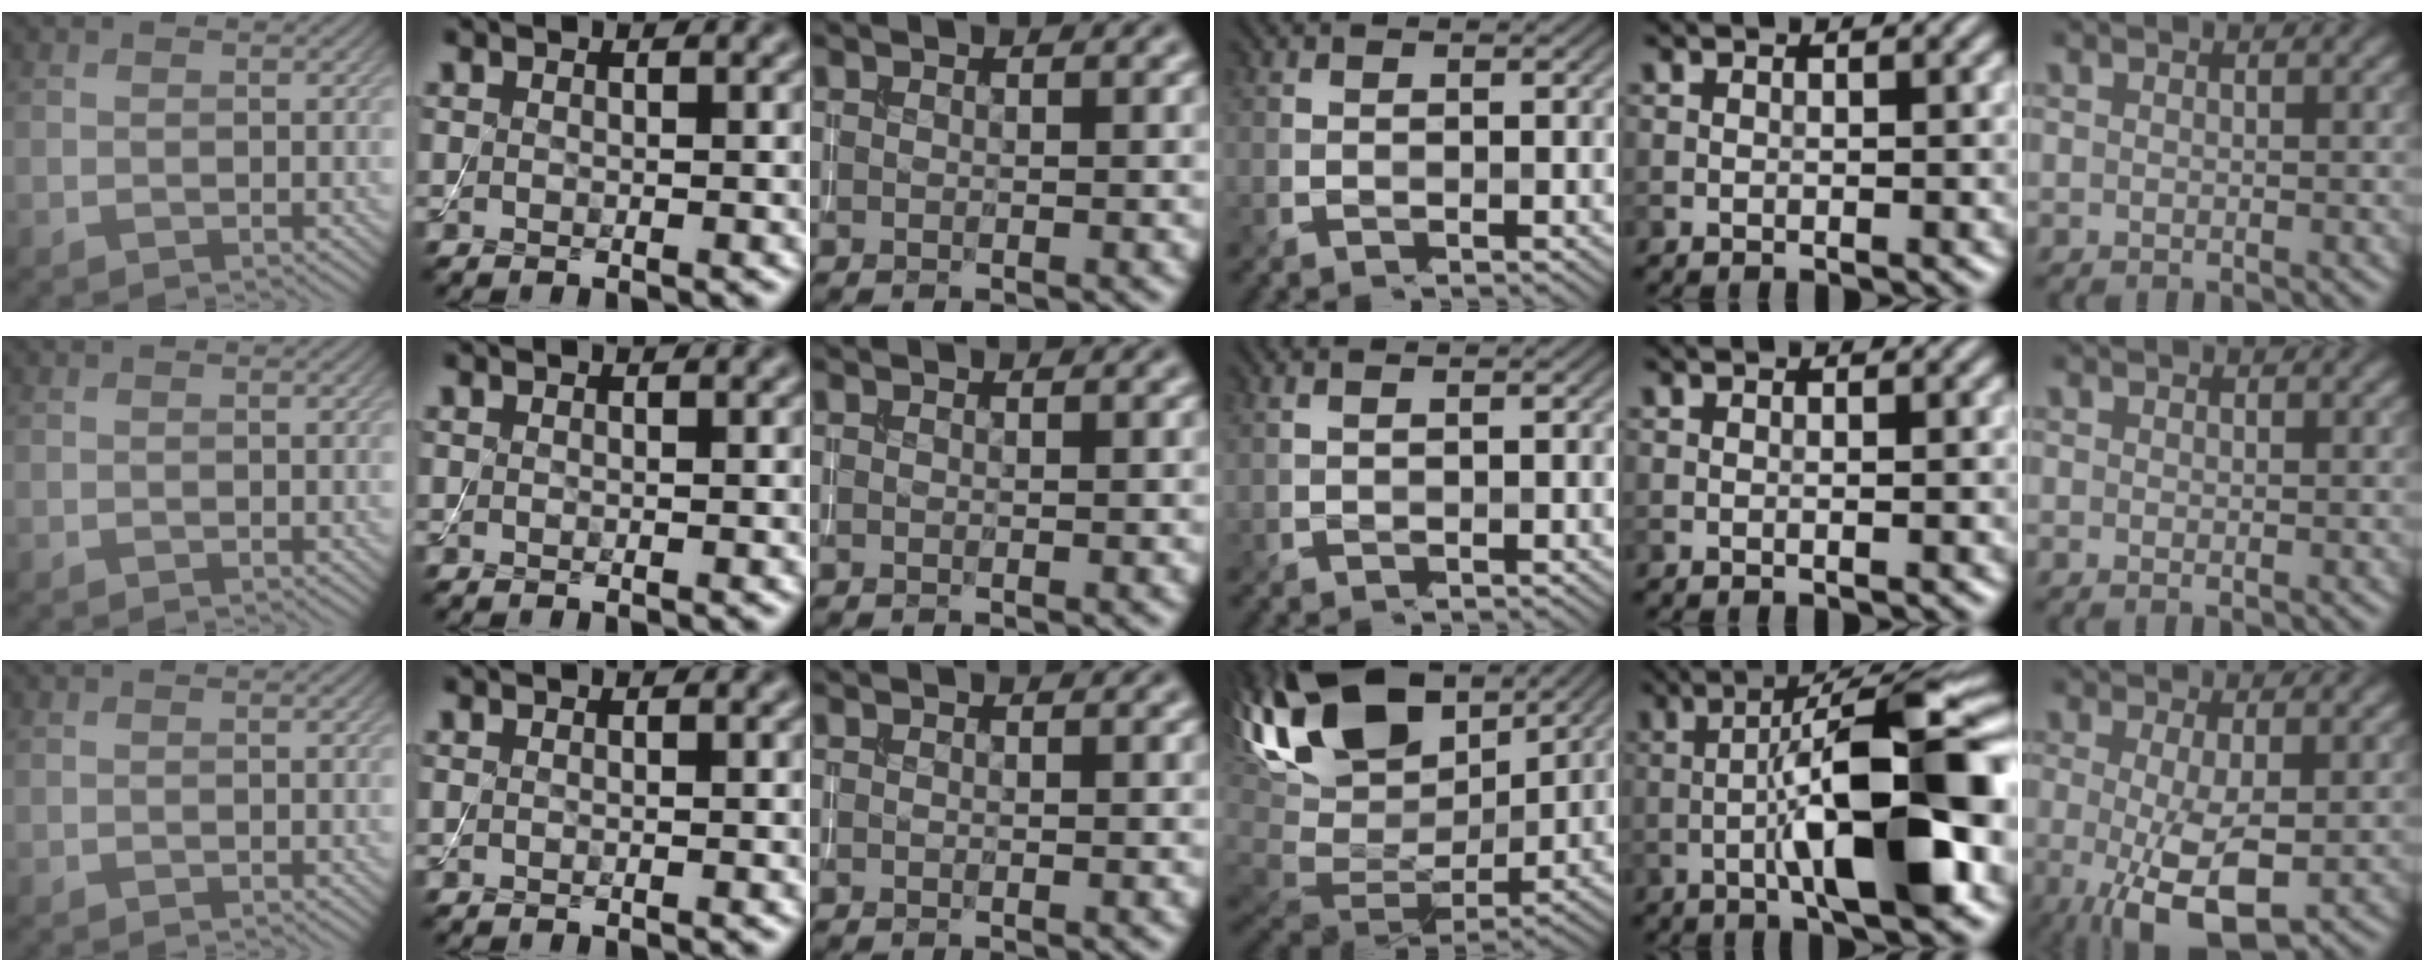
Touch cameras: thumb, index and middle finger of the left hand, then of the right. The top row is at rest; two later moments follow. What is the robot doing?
{"motion": "assemble", "object": "toy tower of hanoi"}